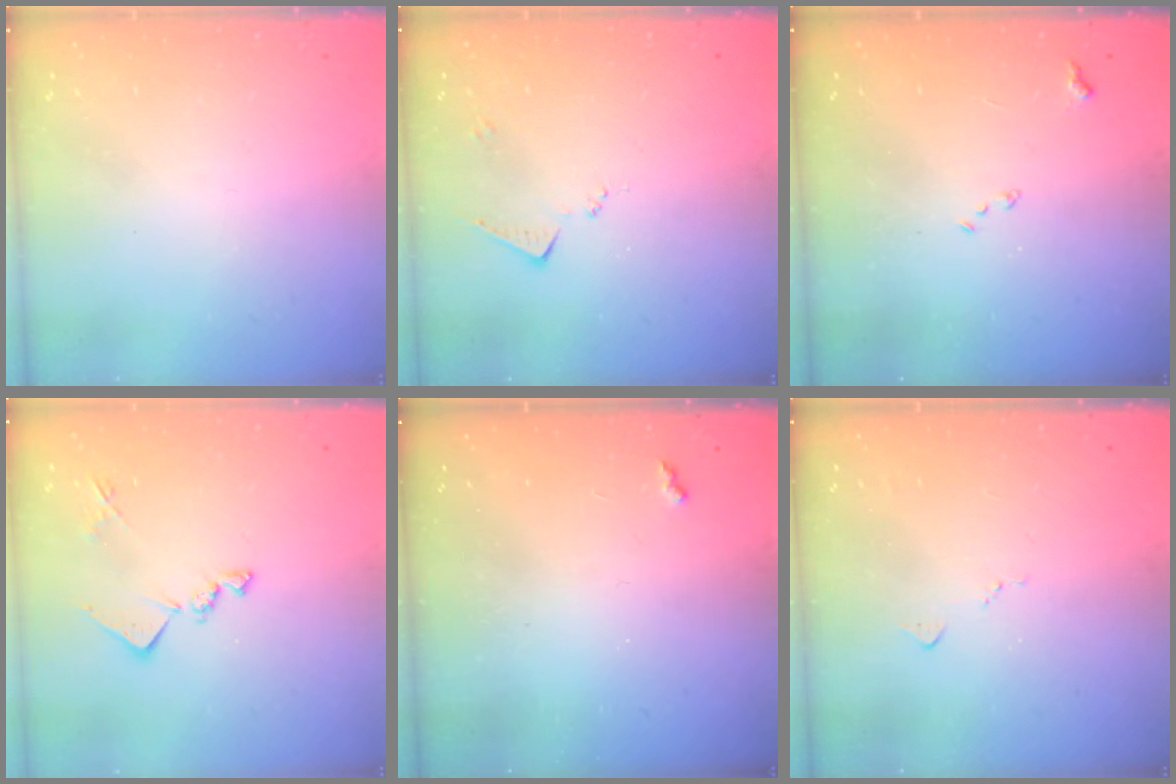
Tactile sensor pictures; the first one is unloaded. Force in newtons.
{"total": 6.5, "press": 6.5, "slide": 0.7}
{"total": 7.8, "press": 7.8, "slide": 1.0}
{"total": 11.1, "press": 11.1, "slide": 0.2}
{"total": 1.9, "press": 1.8, "slide": 0.5}
{"total": 5.6, "press": 5.5, "slide": 0.9}